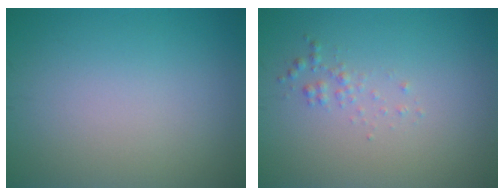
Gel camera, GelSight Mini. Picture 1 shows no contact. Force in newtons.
{"total": 0.9, "press": 0.9, "slide": 0.0}